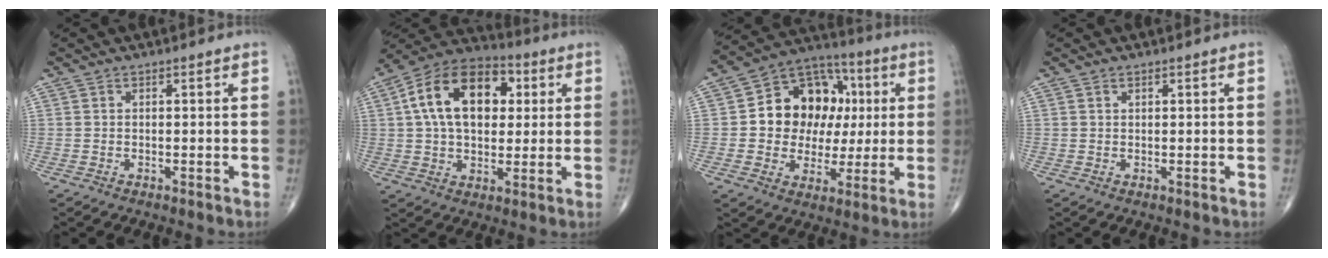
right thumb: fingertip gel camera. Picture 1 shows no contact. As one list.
[{"total": 18.3, "force": [4.2, 11.6, 13.5], "torque": [-0.198, 0.014, 0.062]}, {"total": 17.1, "force": [2.3, 13.3, 10.4], "torque": [-0.109, 0.022, 0.036]}, {"total": 0.5, "force": [0.3, 0.3, 0.3], "torque": [-0.003, -0.002, 0.005]}]